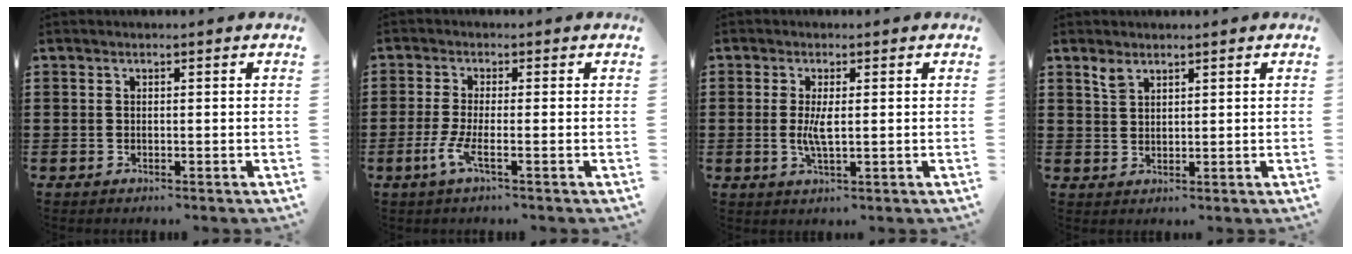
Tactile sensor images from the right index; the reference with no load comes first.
{"total": 3.8, "force": [-1.5, 0.3, 3.4], "torque": [-0.087, -0.014, -0.037]}
{"total": 3.4, "force": [0.0, 0.9, 3.3], "torque": [-0.067, -0.003, -0.002]}
{"total": 2.3, "force": [1.9, 1.0, 0.9], "torque": [-0.023, 0.001, 0.036]}